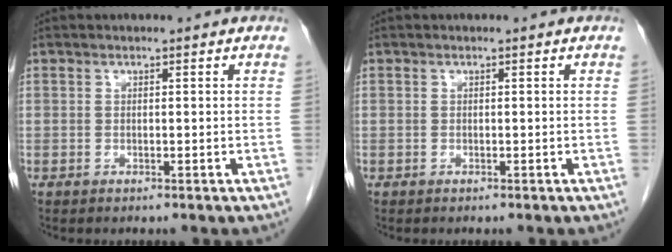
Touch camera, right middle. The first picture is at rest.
{"total": 0.0}